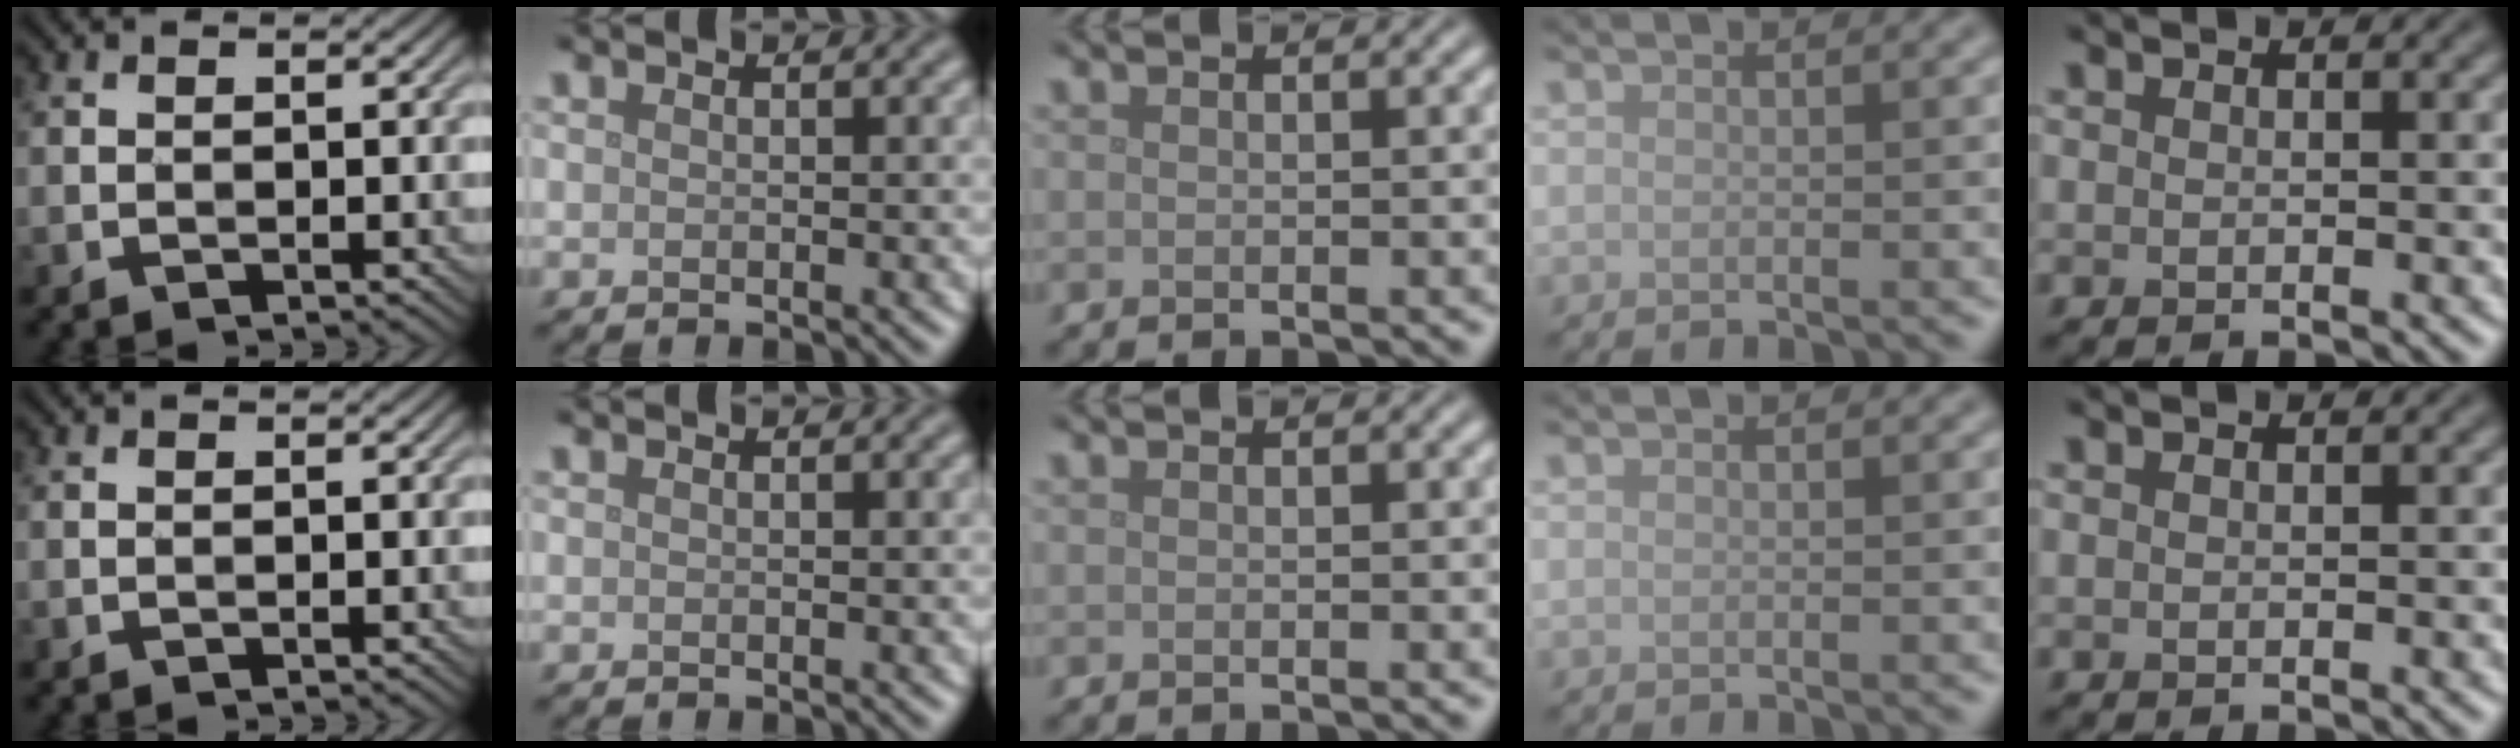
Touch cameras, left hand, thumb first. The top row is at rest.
{}